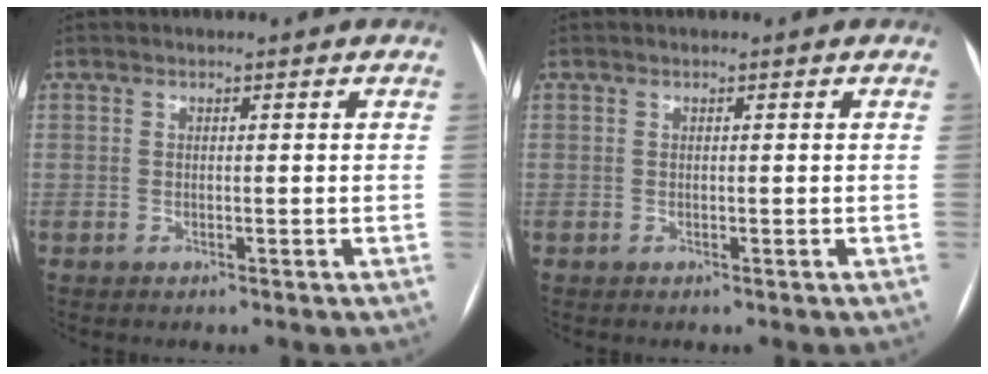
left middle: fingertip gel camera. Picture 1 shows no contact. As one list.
[{"total": 0.0}]